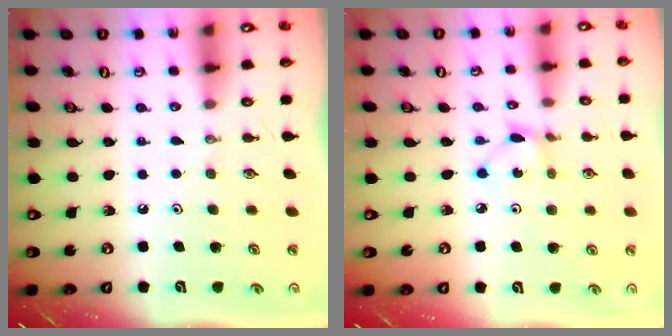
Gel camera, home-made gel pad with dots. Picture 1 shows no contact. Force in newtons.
{"total": 2.4, "press": 2.4, "slide": 0.3}